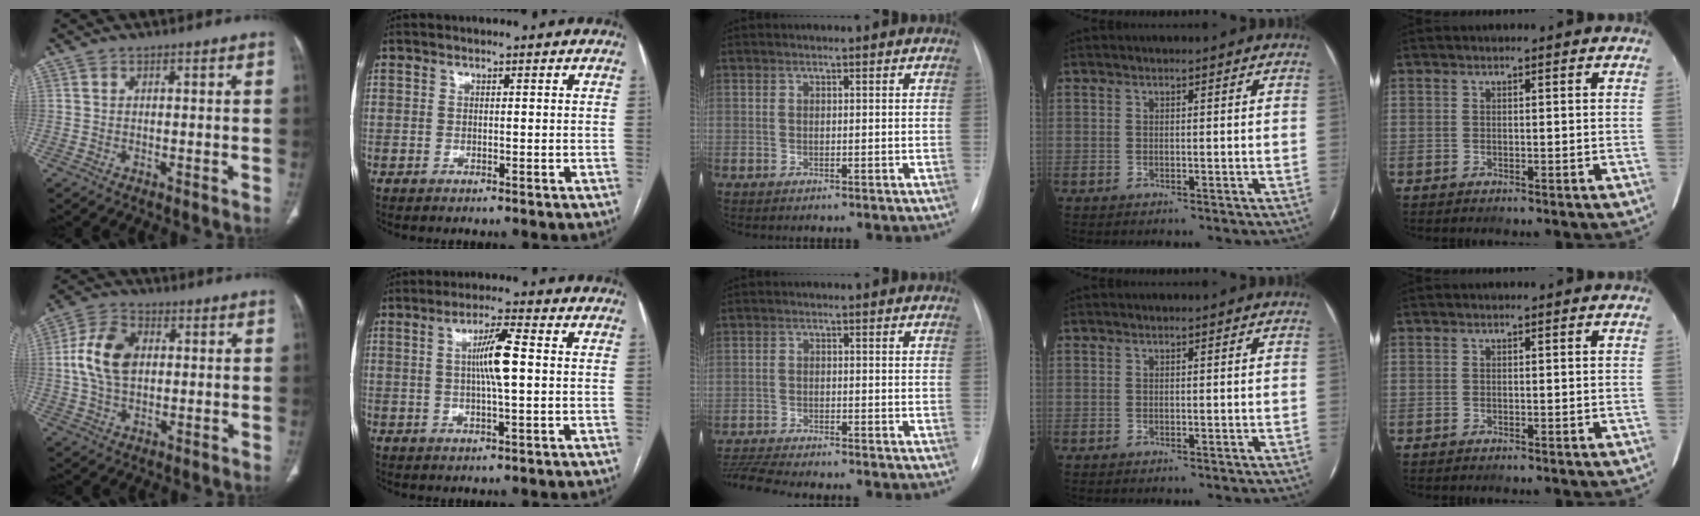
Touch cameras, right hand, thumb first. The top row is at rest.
{"thumb": {"total": 11.0, "force": [1.2, 7.2, 8.2], "torque": [-0.153, 0.011, 0.021]}, "index": {"total": 6.5, "force": [0.6, 0.3, 6.5], "torque": [-0.117, 0.002, 0.008]}, "middle": {"total": 8.5, "force": [-7.8, 0.2, 3.3], "torque": [-0.061, -0.015, -0.126]}}